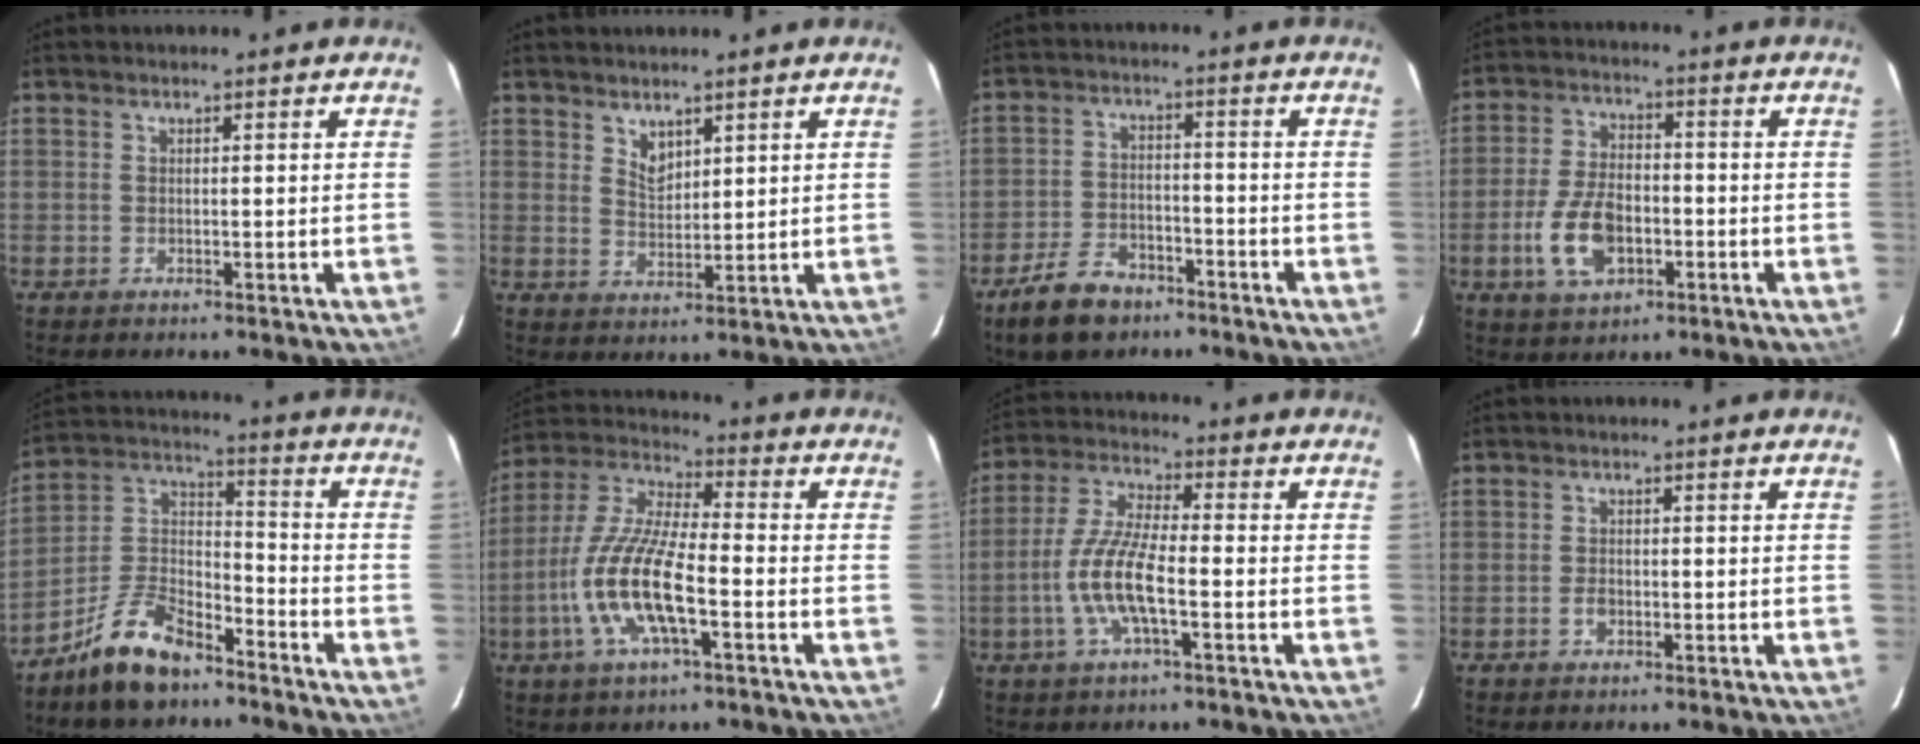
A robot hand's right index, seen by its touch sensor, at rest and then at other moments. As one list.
[{"total": 3.5, "force": [2.6, 1.8, 1.5], "torque": [-0.021, 0.000, 0.048]}, {"total": 9.2, "force": [-6.5, 5.0, 4.2], "torque": [-0.112, 0.011, -0.108]}, {"total": 10.9, "force": [-3.5, 6.1, 8.3], "torque": [-0.177, 0.003, -0.057]}, {"total": 12.5, "force": [-8.8, 5.4, 7.0], "torque": [-0.155, 0.029, -0.166]}, {"total": 14.8, "force": [-4.8, 4.0, 13.4], "torque": [-0.282, -0.006, -0.097]}, {"total": 10.7, "force": [-3.1, 2.6, 10.0], "torque": [-0.211, -0.001, -0.064]}, {"total": 1.8, "force": [-0.7, 1.3, 1.1], "torque": [-0.022, 0.003, -0.013]}]